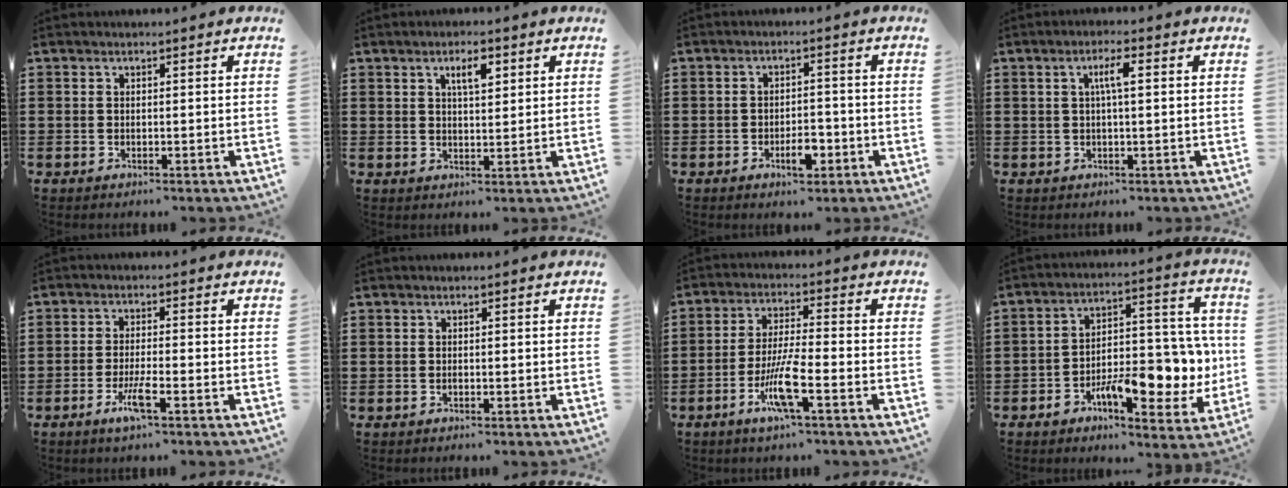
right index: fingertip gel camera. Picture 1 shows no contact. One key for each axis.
{"total": 3.5, "fx": 1.6, "fy": 1.2, "fz": 2.9, "tx": -0.046, "ty": 0.001, "tz": 0.023}
{"total": 4.4, "fx": -1.9, "fy": 1.9, "fz": 3.4, "tx": -0.057, "ty": 0.007, "tz": -0.034}
{"total": 3.4, "fx": 0.6, "fy": 0.6, "fz": 3.2, "tx": -0.063, "ty": 0.007, "tz": 0.007}
{"total": 3.9, "fx": -2.0, "fy": 0.2, "fz": 3.3, "tx": -0.074, "ty": -0.014, "tz": -0.040}
{"total": 0.0}
{"total": 7.9, "fx": -3.5, "fy": 0.9, "fz": 7.0, "tx": -0.144, "ty": -0.012, "tz": -0.069}
{"total": 11.5, "fx": -3.8, "fy": 5.2, "fz": 9.6, "tx": -0.136, "ty": 0.007, "tz": -0.063}